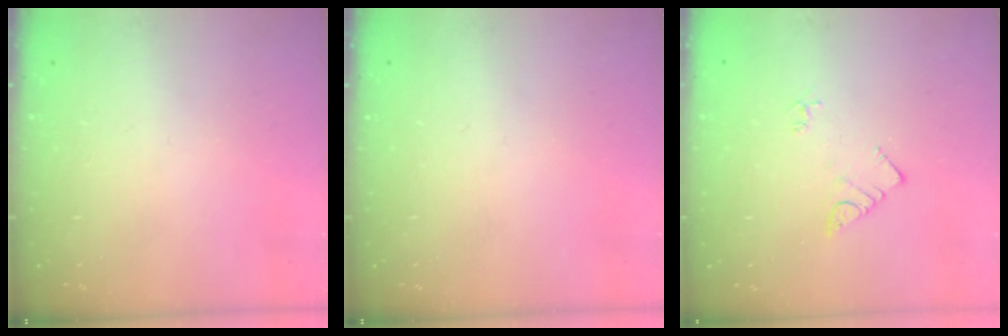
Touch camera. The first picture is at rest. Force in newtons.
{"total": 0.0}
{"total": 6.1, "press": 6.0, "slide": 0.4}